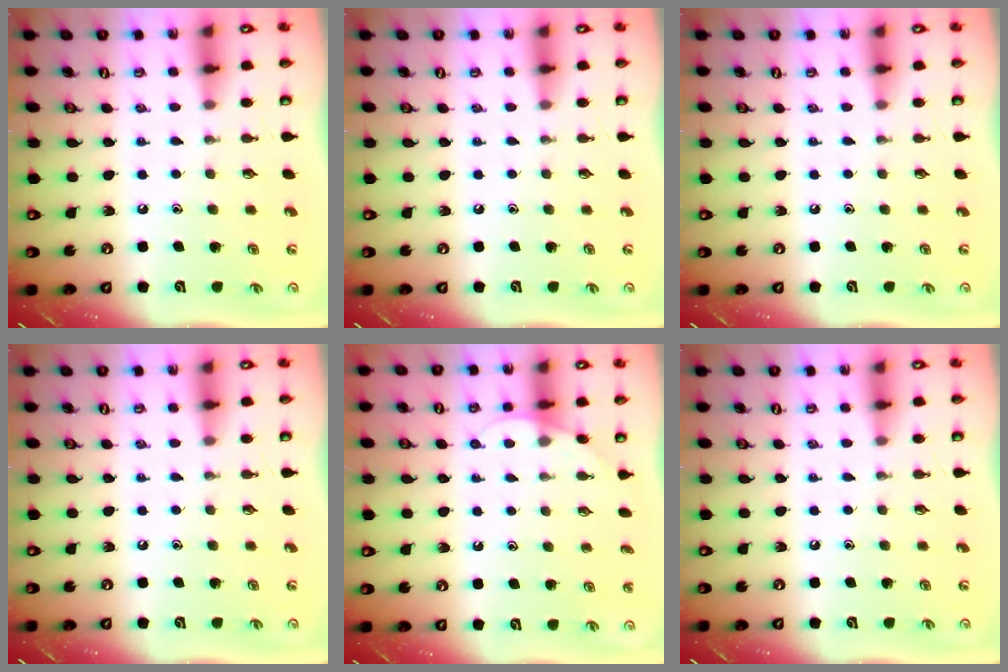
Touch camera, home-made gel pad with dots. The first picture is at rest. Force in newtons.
{"total": 0.0}
{"total": 0.0}
{"total": 0.0}
{"total": 4.5, "press": 4.5, "slide": 0.4}
{"total": 0.0}